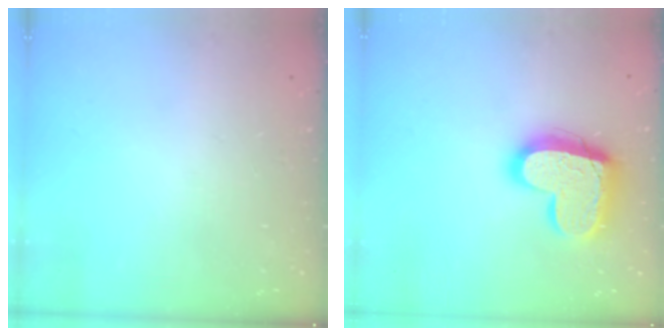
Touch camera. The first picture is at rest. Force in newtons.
{"total": 17.5, "press": 17.4, "slide": 1.3}